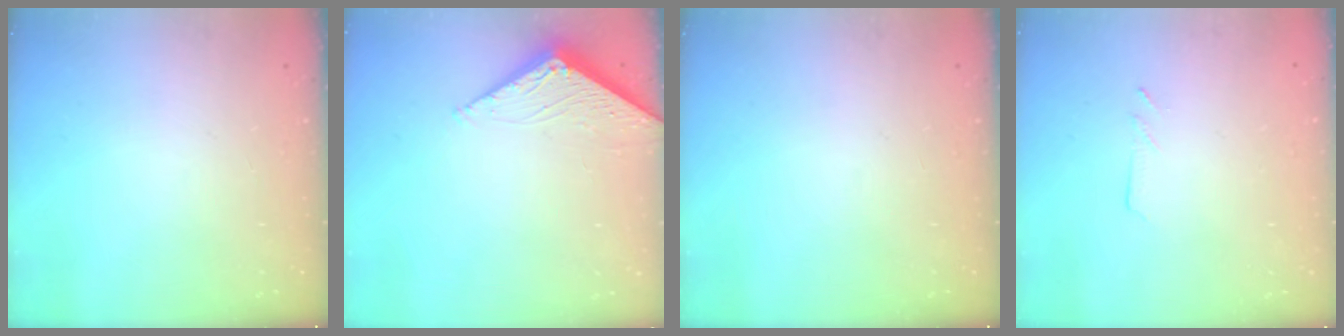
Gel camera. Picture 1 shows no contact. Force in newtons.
{"total": 2.7, "press": 2.7, "slide": 0.3}
{"total": 0.0}
{"total": 2.2, "press": 2.2, "slide": 0.2}